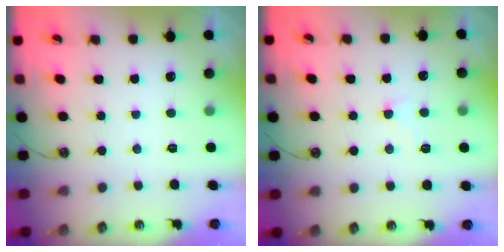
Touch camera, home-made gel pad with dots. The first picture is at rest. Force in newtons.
{"total": 0.9, "press": 0.7, "slide": 0.5}